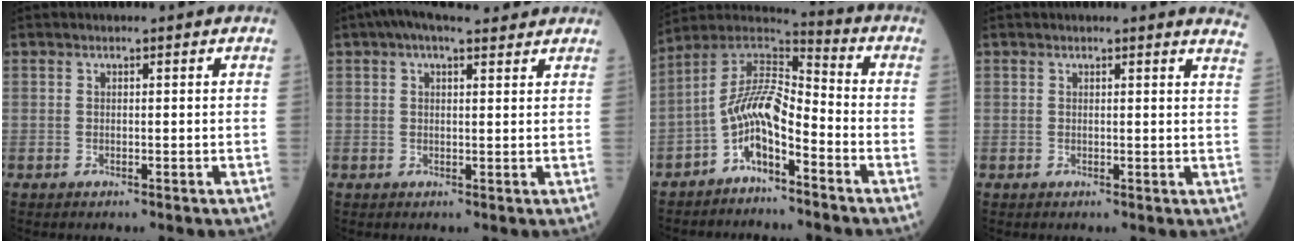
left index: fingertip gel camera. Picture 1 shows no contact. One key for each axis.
{"total": 7.1, "fx": 5.6, "fy": 2.1, "fz": 3.8, "tx": -0.065, "ty": 0.038, "tz": 0.082}
{"total": 9.3, "fx": -4.7, "fy": 3.0, "fz": 7.4, "tx": -0.149, "ty": 0.026, "tz": -0.093}
{"total": 5.6, "fx": 5.4, "fy": 0.0, "fz": 1.2, "tx": -0.002, "ty": -0.026, "tz": 0.025}